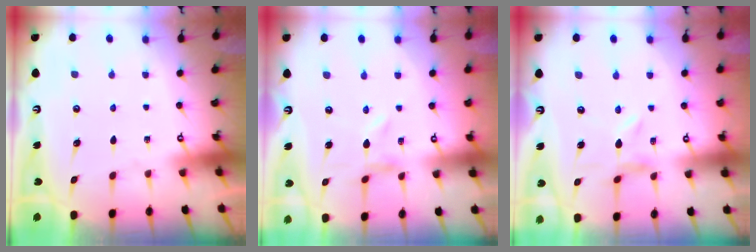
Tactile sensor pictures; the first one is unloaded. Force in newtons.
{"total": 0.0}
{"total": 1.0, "press": 1.0, "slide": 0.3}